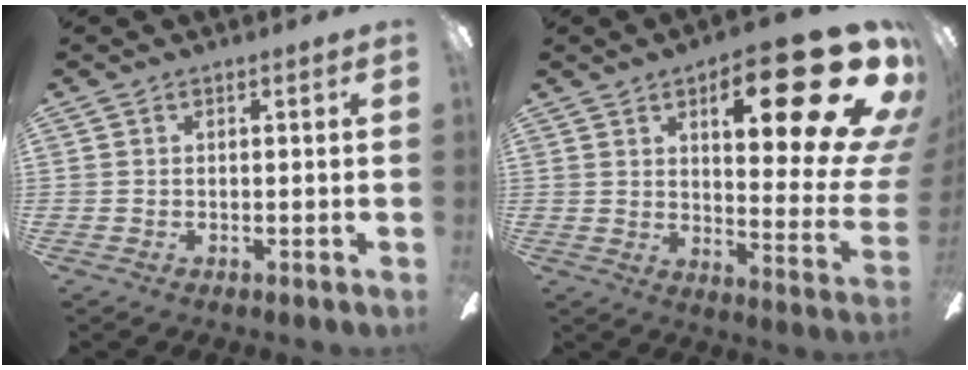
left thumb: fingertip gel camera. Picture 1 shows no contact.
{"total": 25.5, "force": [12.3, 8.1, 20.8], "torque": [-0.274, -0.084, 0.192]}